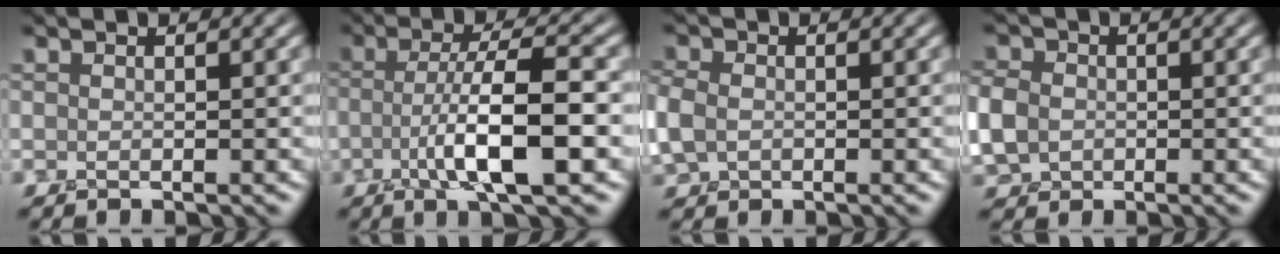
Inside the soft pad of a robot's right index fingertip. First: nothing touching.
{"total": 6.7, "force": [-1.7, 1.5, 6.3], "torque": [-0.113, 0.011, -0.029]}
{"total": 2.3, "force": [0.0, 2.1, 1.0], "torque": [-0.033, 0.006, -0.008]}
{"total": 3.5, "force": [-0.2, 3.2, 1.4], "torque": [-0.044, 0.005, -0.005]}